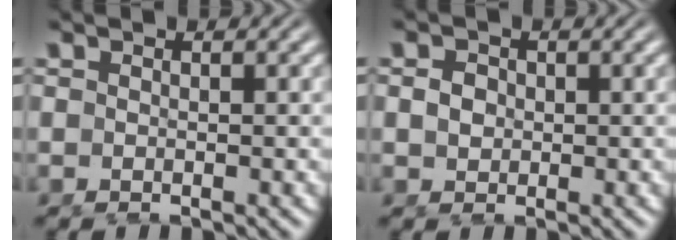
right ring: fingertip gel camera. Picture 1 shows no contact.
{"total": 0.8, "force": [0.1, 0.6, 0.4], "torque": [-0.010, -0.008, 0.008]}